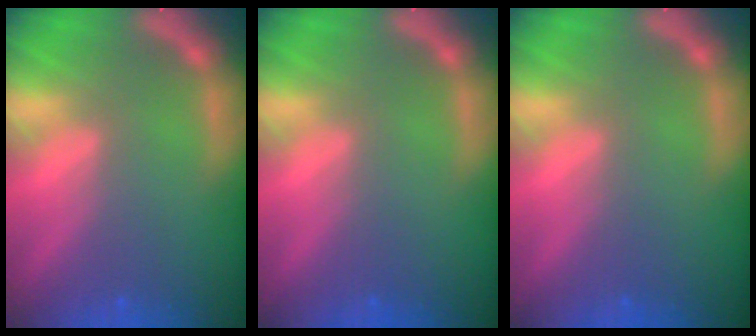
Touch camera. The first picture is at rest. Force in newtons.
{"total": 0.0}
{"total": 0.0}